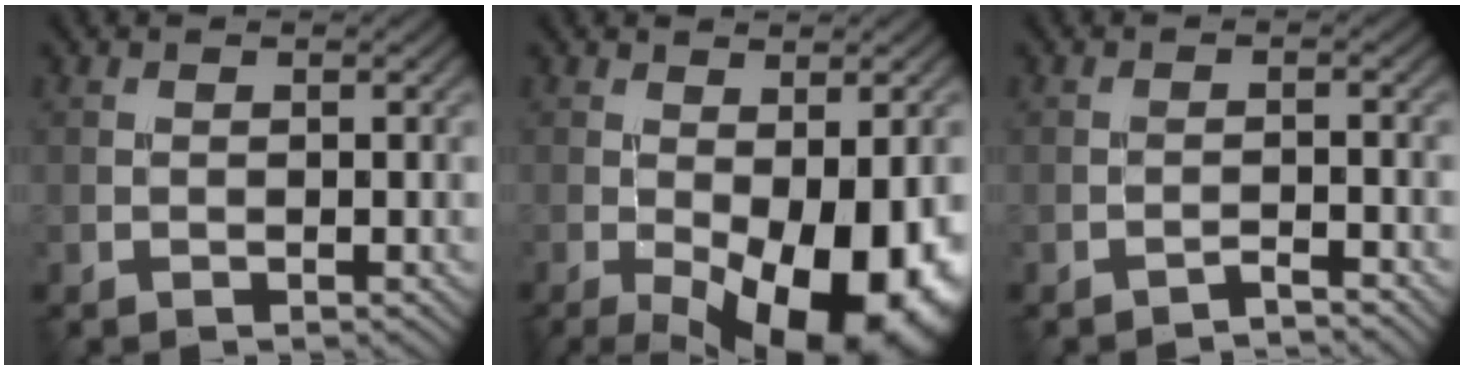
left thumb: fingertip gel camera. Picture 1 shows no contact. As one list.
[{"total": 15.1, "force": [-5.3, 6.7, 12.5], "torque": [-0.182, -0.043, -0.049]}, {"total": 1.8, "force": [-1.7, 0.2, 0.7], "torque": [-0.002, 0.007, -0.040]}]